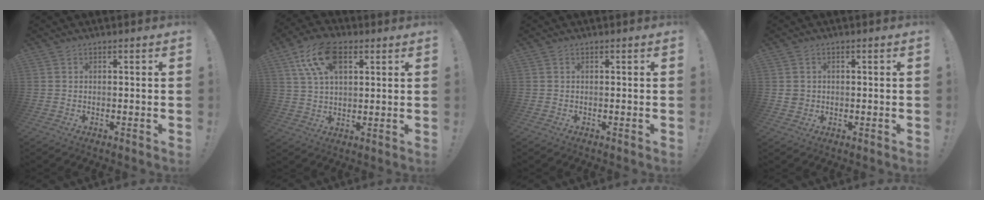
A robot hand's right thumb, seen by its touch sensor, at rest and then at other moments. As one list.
[{"total": 13.9, "force": [6.0, 7.9, 9.8], "torque": [-0.181, -0.010, 0.110]}, {"total": 0.0}, {"total": 2.8, "force": [0.3, 2.7, 0.7], "torque": [-0.010, 0.004, 0.008]}]